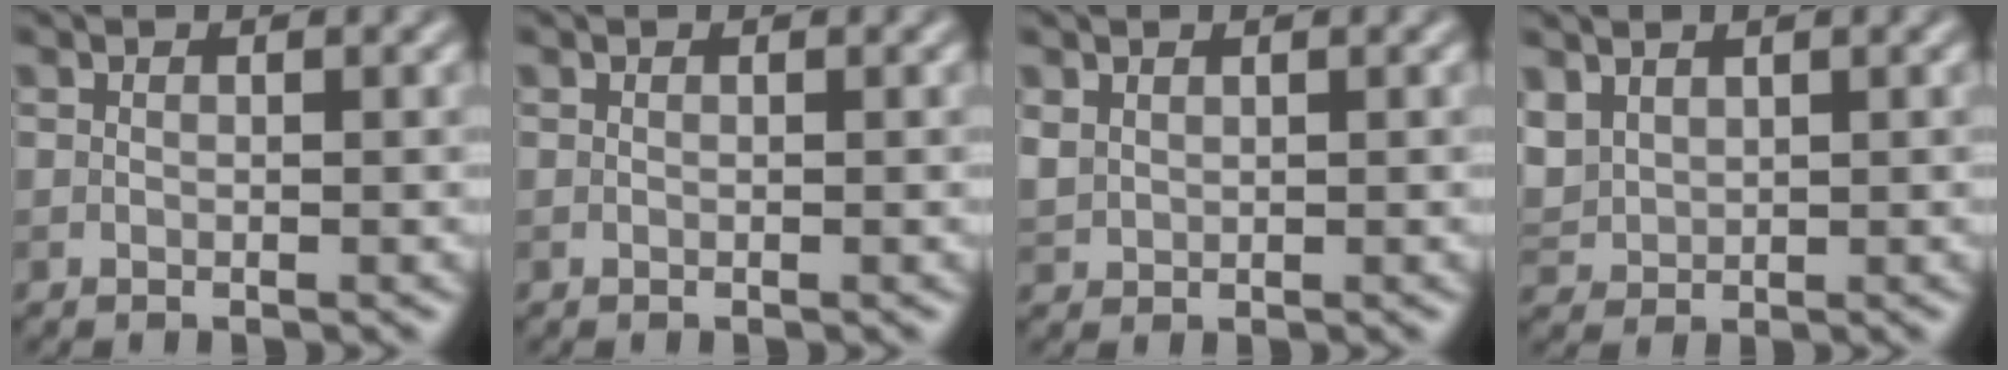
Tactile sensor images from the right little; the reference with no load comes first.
{"total": 0.0}
{"total": 1.2, "force": [0.8, 0.8, 0.4], "torque": [-0.014, 0.000, 0.022]}
{"total": 2.5, "force": [1.6, 1.6, 1.2], "torque": [-0.034, 0.005, 0.038]}